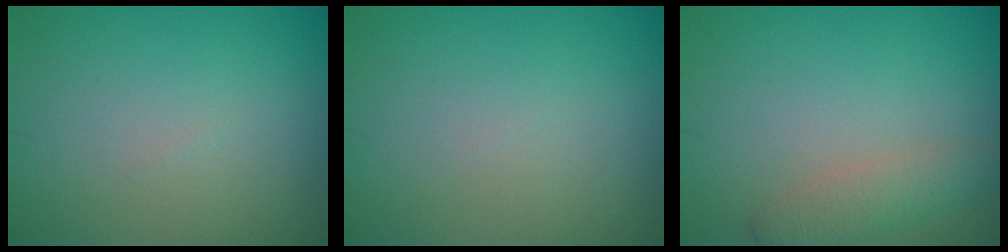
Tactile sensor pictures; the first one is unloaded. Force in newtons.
{"total": 0.0}
{"total": 2.6, "press": 2.6, "slide": 0.1}